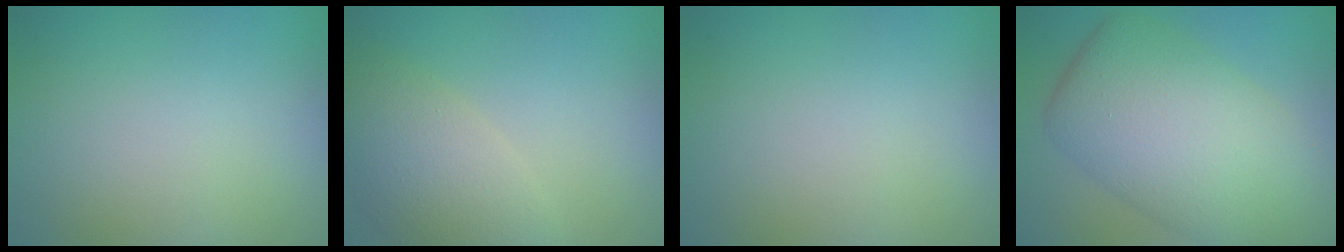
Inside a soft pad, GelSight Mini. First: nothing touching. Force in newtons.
{"total": 5.5, "press": 5.5, "slide": 0.5}
{"total": 0.0}
{"total": 10.7, "press": 10.7, "slide": 0.4}